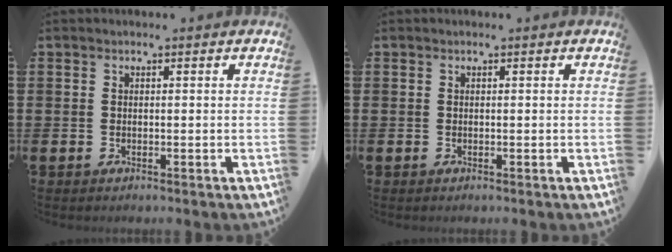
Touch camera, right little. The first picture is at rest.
{"total": 0.0}